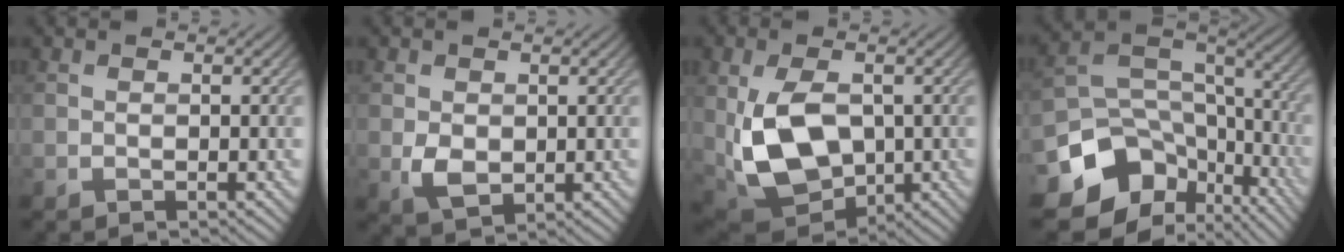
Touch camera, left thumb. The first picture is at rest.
{"total": 3.1, "force": [0.1, 2.4, 2.0], "torque": [-0.044, -0.005, 0.003]}
{"total": 11.7, "force": [-1.0, 7.3, 9.2], "torque": [-0.219, -0.027, -0.004]}
{"total": 15.1, "force": [-7.6, 10.9, 7.2], "torque": [-0.187, -0.033, -0.103]}